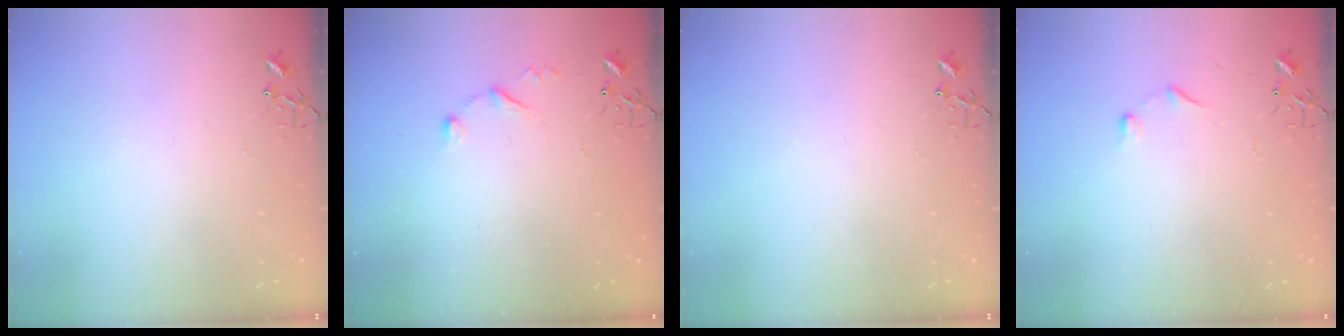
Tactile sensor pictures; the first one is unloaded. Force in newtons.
{"total": 6.6, "press": 6.6, "slide": 0.5}
{"total": 0.0}
{"total": 6.7, "press": 6.7, "slide": 0.7}